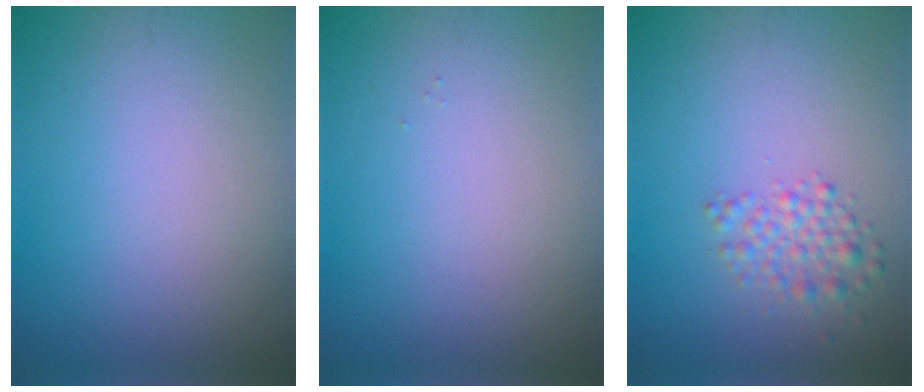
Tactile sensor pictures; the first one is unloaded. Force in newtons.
{"total": 0.0}
{"total": 2.3, "press": 2.3, "slide": 0.1}